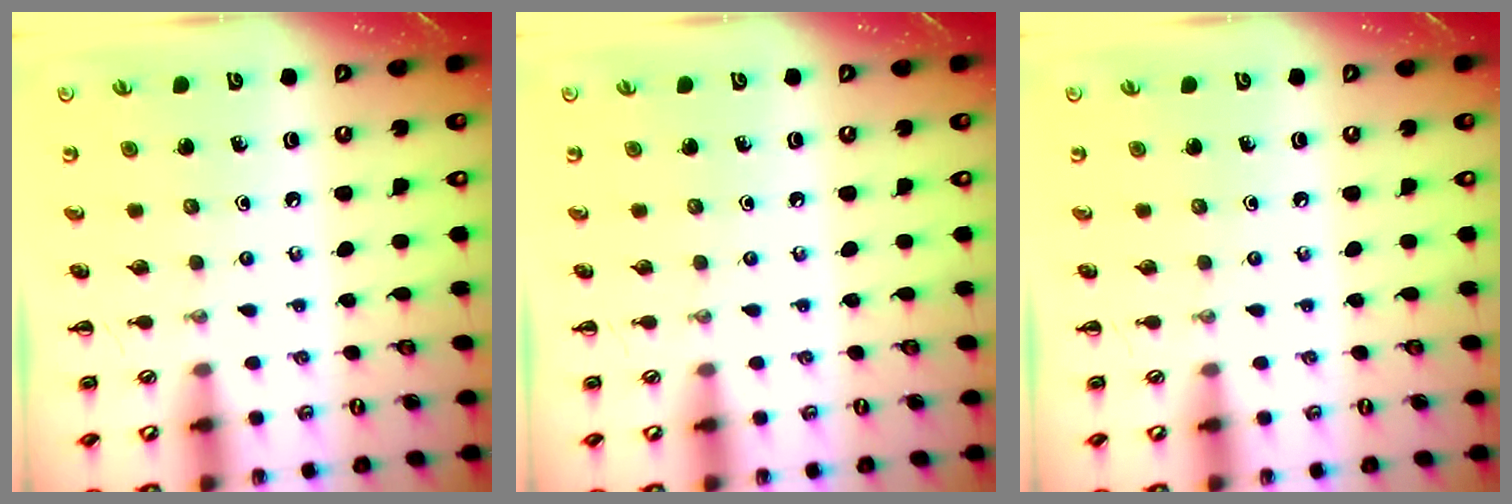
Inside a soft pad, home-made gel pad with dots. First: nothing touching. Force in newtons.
{"total": 0.0}
{"total": 0.0}